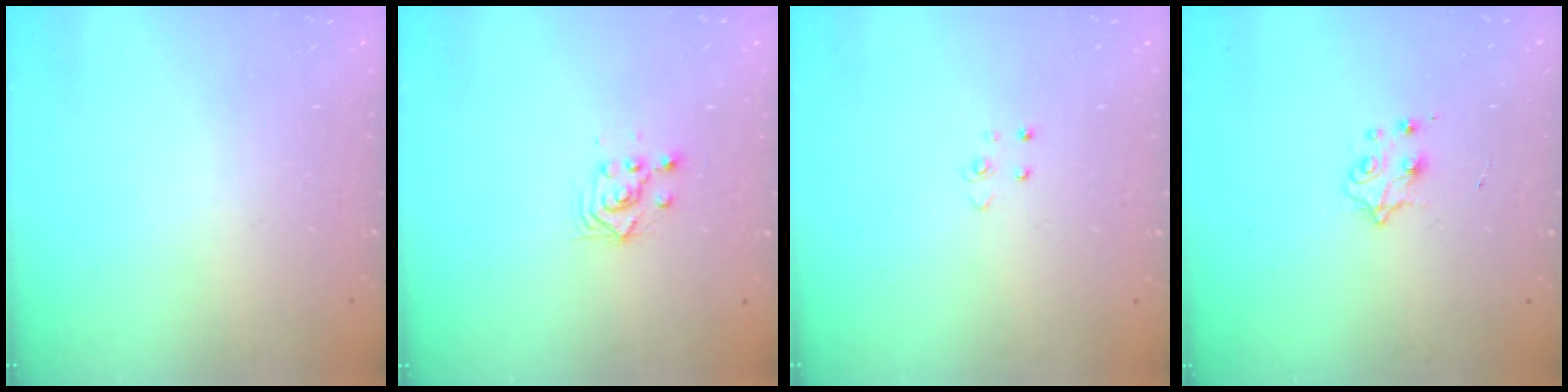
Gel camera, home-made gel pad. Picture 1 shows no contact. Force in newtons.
{"total": 3.0, "press": 3.0, "slide": 0.1}
{"total": 2.8, "press": 2.8, "slide": 0.3}
{"total": 4.1, "press": 4.0, "slide": 0.6}